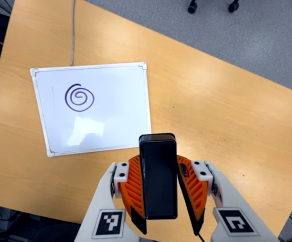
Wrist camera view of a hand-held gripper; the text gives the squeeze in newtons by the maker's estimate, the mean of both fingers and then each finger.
{"total": 5.7, "left": 5.2, "right": 6.2}